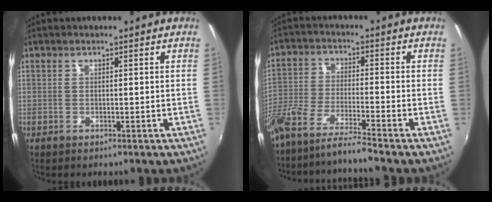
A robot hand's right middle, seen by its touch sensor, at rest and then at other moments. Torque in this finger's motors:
{"motor_torque": [1.10, -1.04, 0.38, 0.21]}